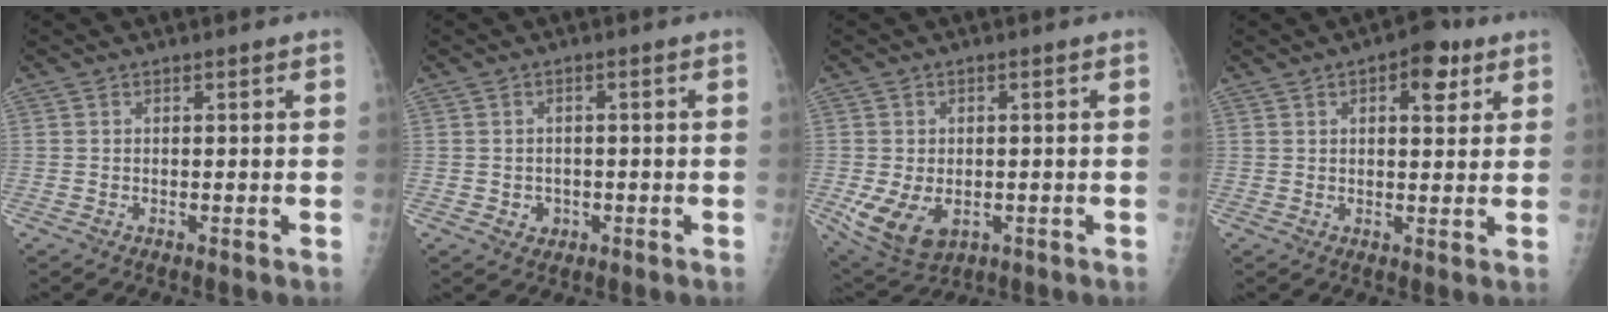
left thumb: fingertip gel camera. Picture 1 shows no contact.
{"total": 2.4, "force": [-0.7, 2.2, 0.8], "torque": [-0.001, 0.005, -0.004]}
{"total": 9.9, "force": [-2.0, 6.6, 7.2], "torque": [-0.126, -0.007, -0.014]}
{"total": 6.8, "force": [3.3, 3.3, 5.0], "torque": [-0.044, -0.008, 0.038]}